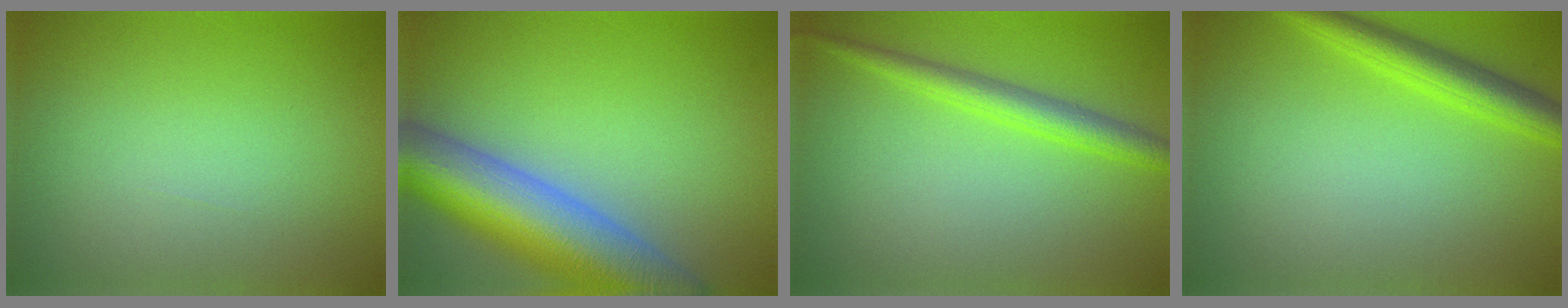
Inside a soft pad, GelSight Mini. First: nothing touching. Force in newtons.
{"total": 11.2, "press": 11.2, "slide": 0.6}
{"total": 2.8, "press": 2.8, "slide": 0.2}
{"total": 3.5, "press": 3.5, "slide": 0.2}